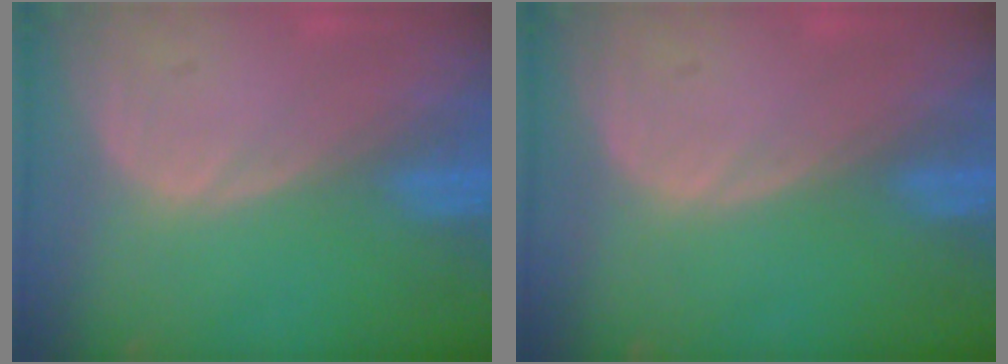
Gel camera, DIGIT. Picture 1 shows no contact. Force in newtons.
{"total": 0.0}